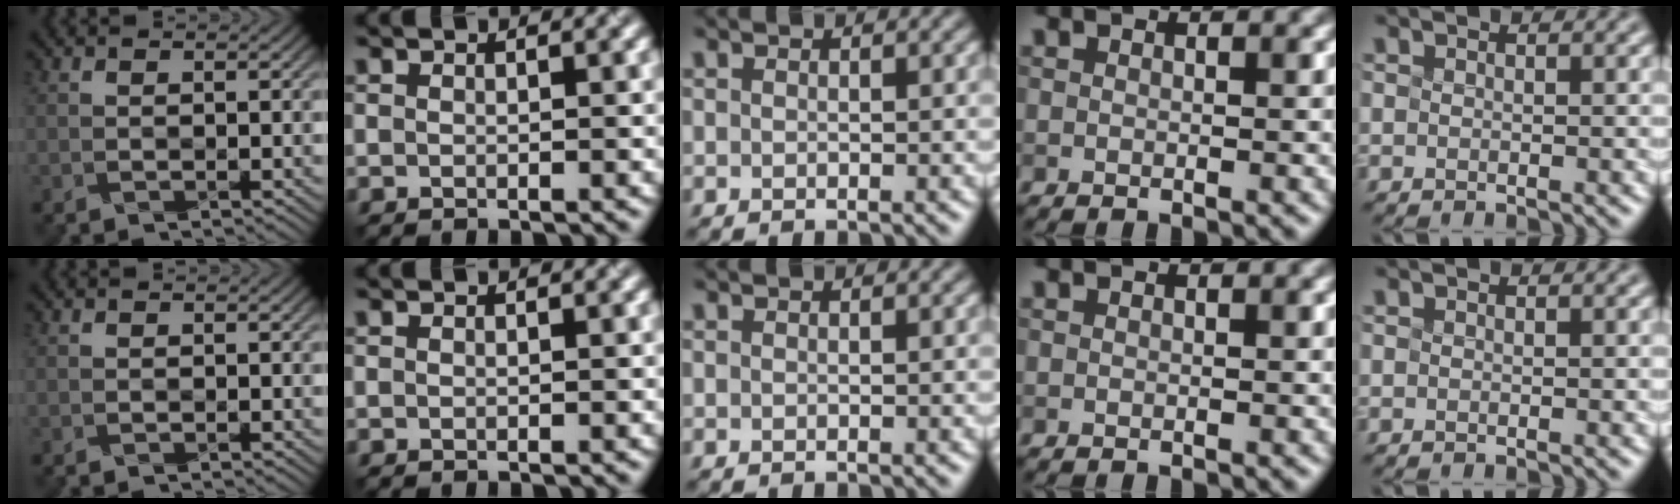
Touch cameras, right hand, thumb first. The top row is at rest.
{}